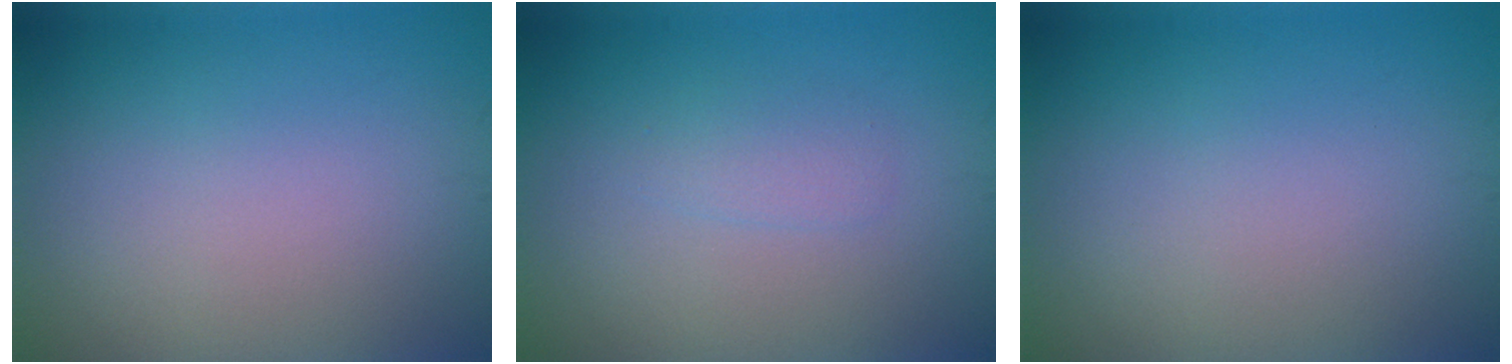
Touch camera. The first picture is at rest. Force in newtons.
{"total": 1.3, "press": 1.3, "slide": 0.0}
{"total": 0.0}